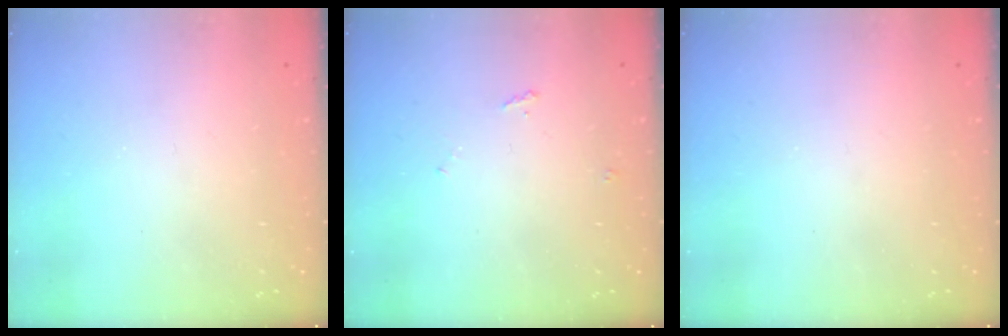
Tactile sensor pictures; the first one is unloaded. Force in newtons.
{"total": 4.7, "press": 4.7, "slide": 0.6}
{"total": 0.0}